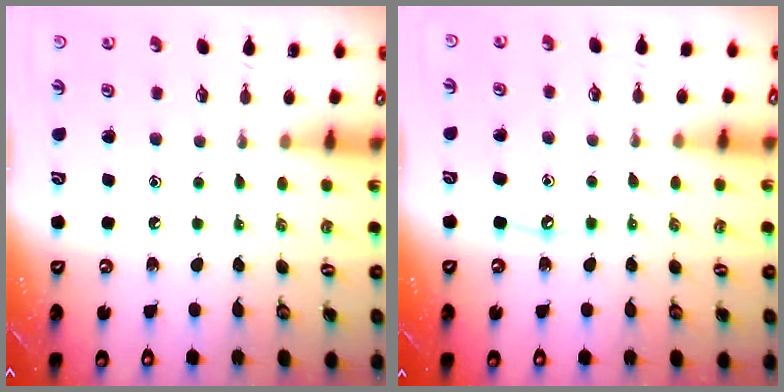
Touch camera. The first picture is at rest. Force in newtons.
{"total": 6.3, "press": 6.2, "slide": 0.6}